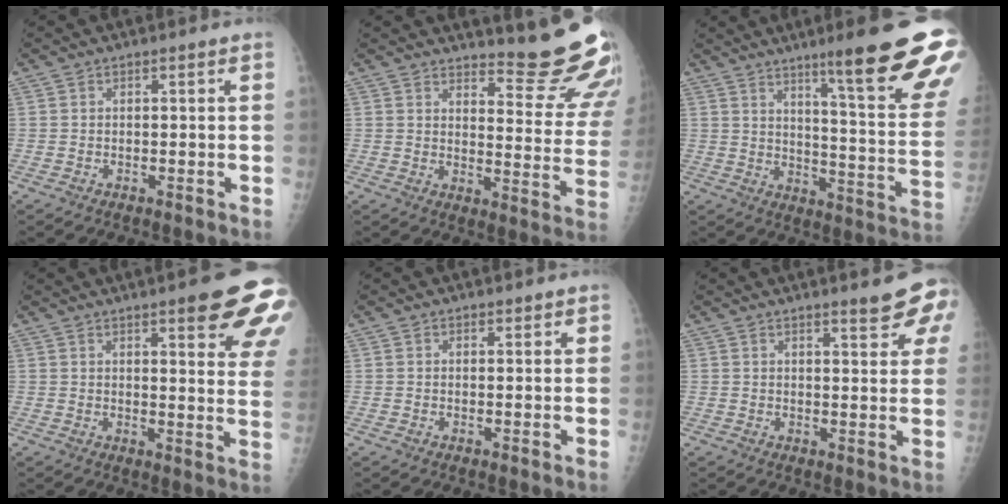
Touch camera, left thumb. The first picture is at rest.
{"total": 15.4, "force": [14.4, 1.7, 5.3], "torque": [-0.037, -0.167, 0.170]}
{"total": 21.8, "force": [13.9, 1.5, 16.7], "torque": [-0.200, -0.080, 0.195]}
{"total": 16.9, "force": [10.1, 3.6, 13.0], "torque": [-0.139, -0.042, 0.113]}
{"total": 1.2, "force": [0.9, 0.8, 0.1], "torque": [0.017, -0.004, 0.006]}
{"total": 7.8, "force": [5.4, 1.8, 5.3], "torque": [-0.044, -0.025, 0.058]}